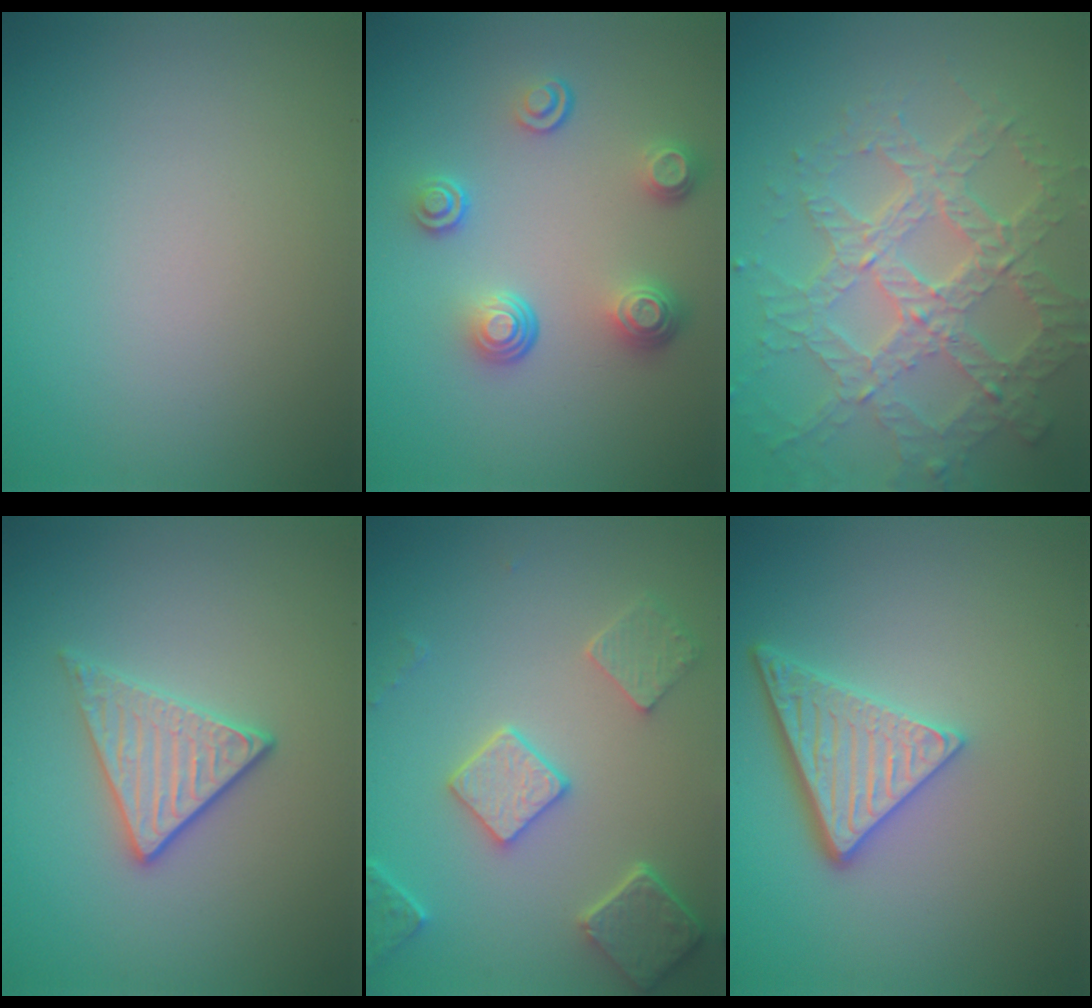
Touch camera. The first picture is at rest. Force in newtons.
{"total": 4.0, "press": 2.8, "slide": 2.8}
{"total": 7.0, "press": 5.1, "slide": 4.8}
{"total": 2.8, "press": 2.6, "slide": 1.1}
{"total": 4.9, "press": 3.9, "slide": 3.0}
{"total": 4.3, "press": 3.4, "slide": 2.6}